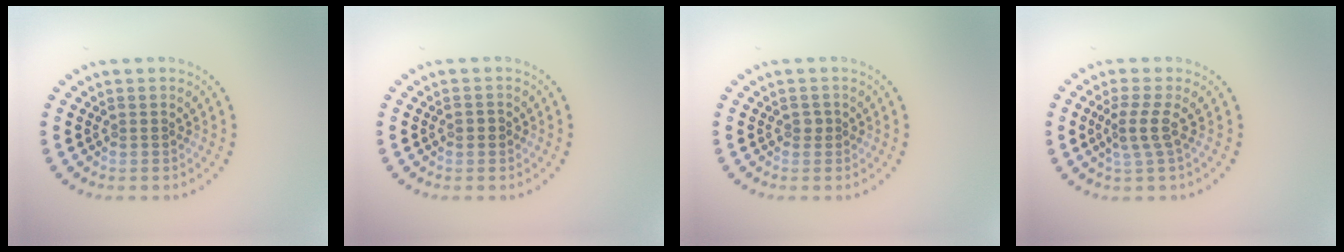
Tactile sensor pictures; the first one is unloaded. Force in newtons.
{"total": 0.9, "press": 0.9, "slide": 0.2}
{"total": 0.6, "press": 0.5, "slide": 0.3}
{"total": 2.3, "press": 1.6, "slide": 1.6}